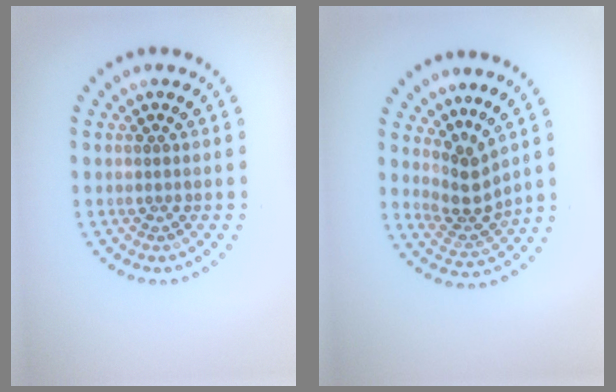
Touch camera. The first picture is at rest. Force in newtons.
{"total": 2.8, "press": 2.0, "slide": 2.0}